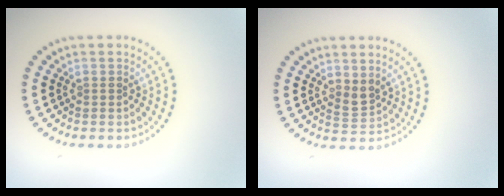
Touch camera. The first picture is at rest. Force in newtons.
{"total": 1.5, "press": 1.2, "slide": 0.9}